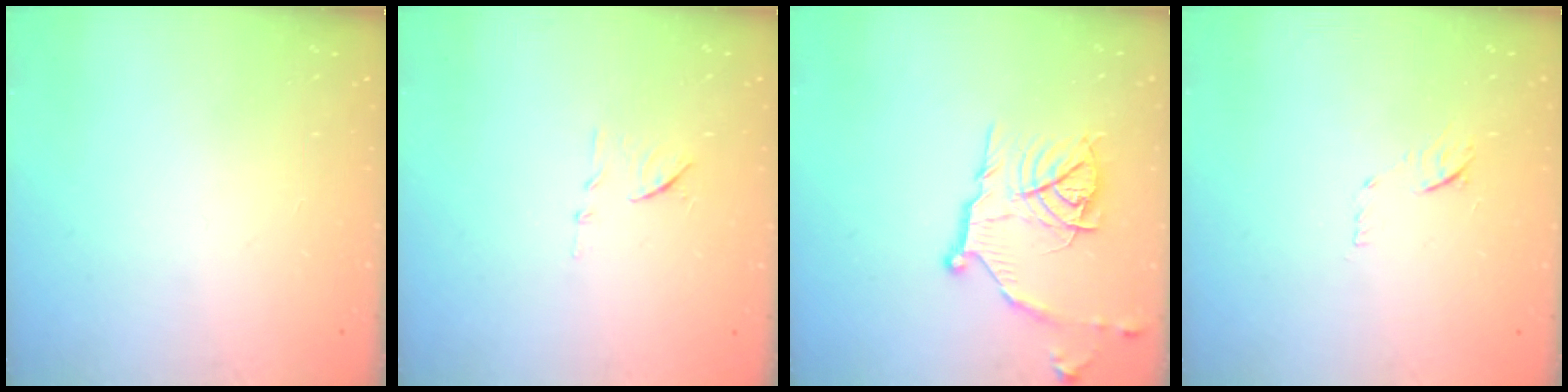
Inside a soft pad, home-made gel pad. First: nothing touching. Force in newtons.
{"total": 8.2, "press": 8.2, "slide": 0.2}
{"total": 14.6, "press": 14.5, "slide": 1.3}
{"total": 6.2, "press": 6.1, "slide": 0.7}